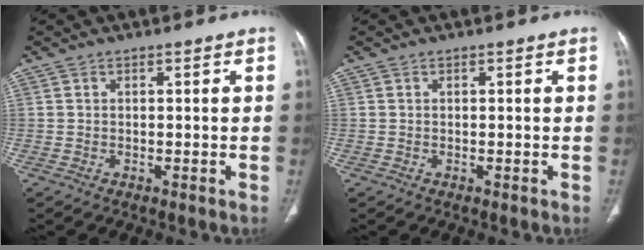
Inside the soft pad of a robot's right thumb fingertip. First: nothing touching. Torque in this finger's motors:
{"motor_torque": [0.03, 0.02, -0.03, 0.03, 0.00]}